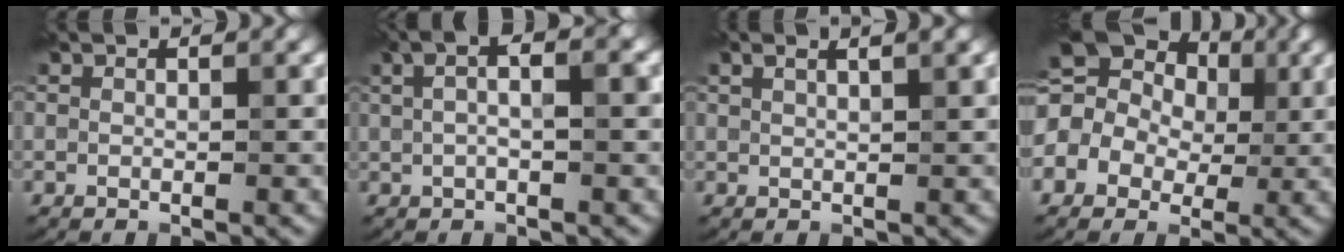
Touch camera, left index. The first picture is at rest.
{"total": 4.9, "force": [1.4, 1.9, 4.3], "torque": [-0.075, 0.018, 0.017]}
{"total": 2.6, "force": [1.5, 0.8, 2.0], "torque": [-0.019, 0.003, 0.014]}
{"total": 15.4, "force": [3.6, 13.1, 7.2], "torque": [-0.154, 0.047, 0.011]}